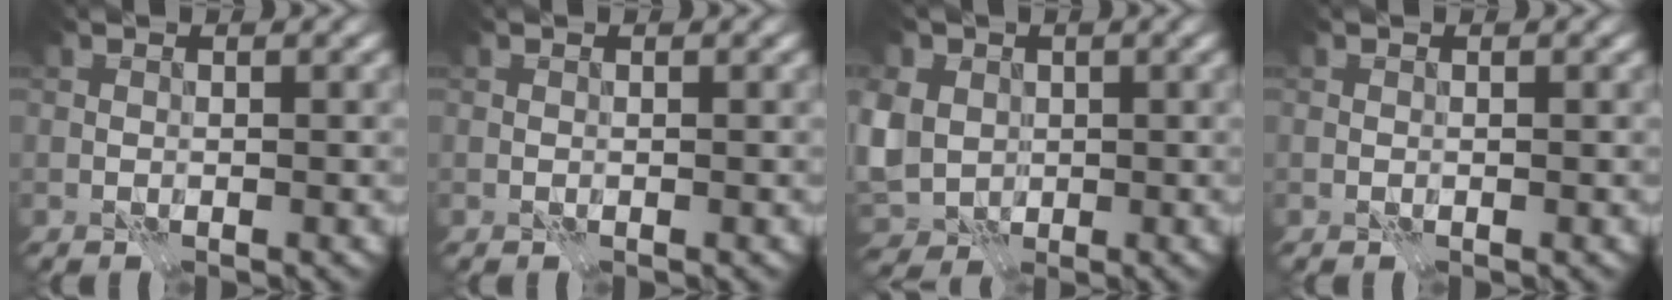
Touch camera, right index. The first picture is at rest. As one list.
[{"total": 0.0}, {"total": 8.1, "force": [1.0, 6.7, 4.4], "torque": [-0.114, 0.003, 0.004]}, {"total": 0.0}]